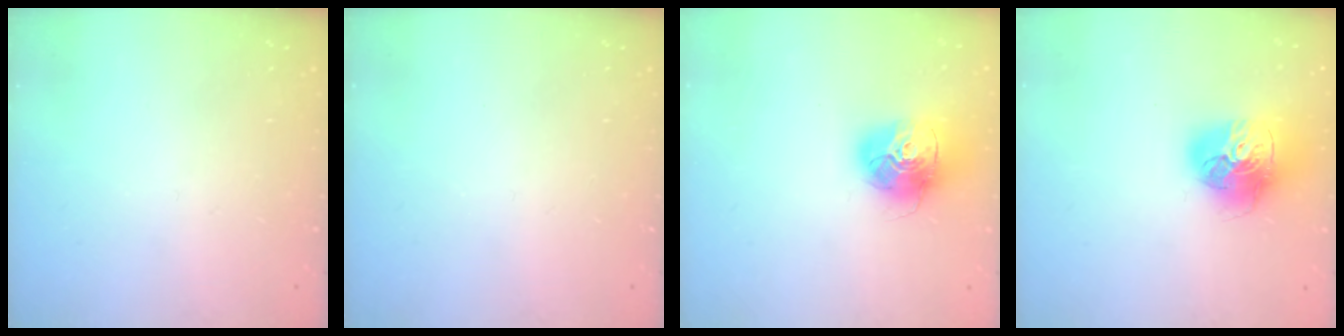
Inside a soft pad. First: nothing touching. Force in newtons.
{"total": 0.0}
{"total": 17.2, "press": 17.1, "slide": 2.0}
{"total": 16.7, "press": 16.6, "slide": 1.9}